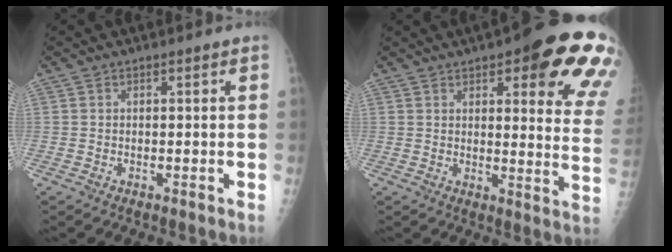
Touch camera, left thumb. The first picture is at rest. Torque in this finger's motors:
{"motor_torque": [0.52, 0.47, 1.87, -0.90, 0.10]}